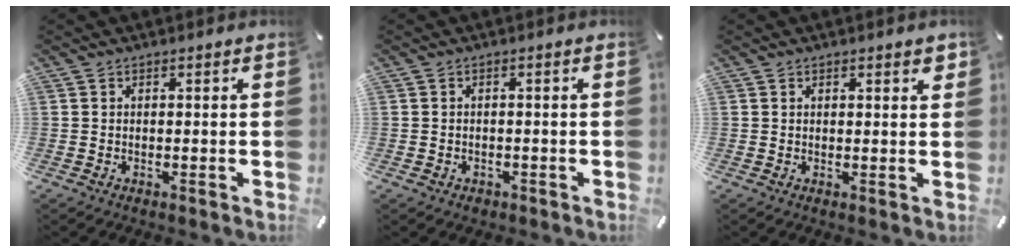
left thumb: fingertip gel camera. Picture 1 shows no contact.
{"total": 1.4, "force": [-0.6, 1.1, 0.4], "torque": [-0.010, 0.004, -0.015]}
{"total": 1.3, "force": [0.9, 0.5, 0.8], "torque": [-0.008, -0.003, 0.015]}